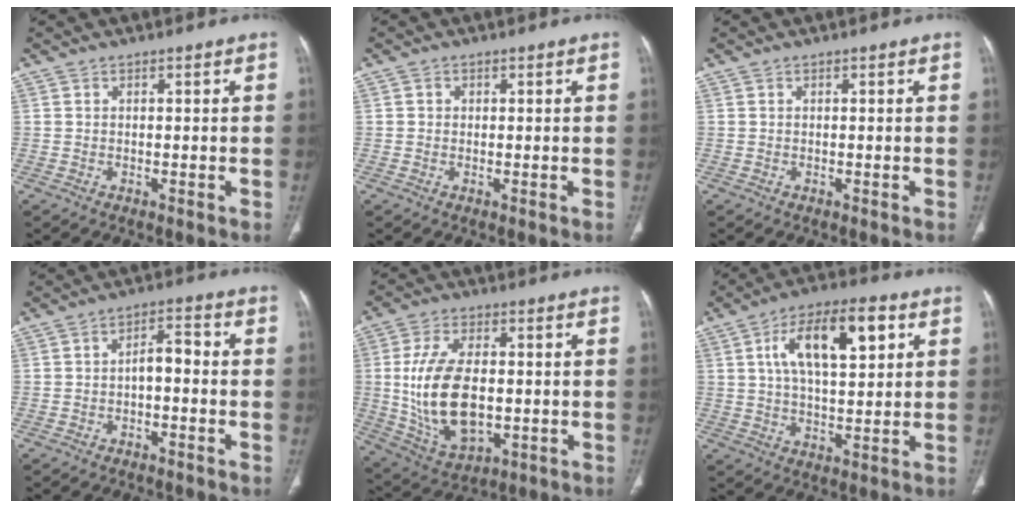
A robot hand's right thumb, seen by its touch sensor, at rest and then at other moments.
{"total": 0.9, "force": [0.1, 0.9, 0.2], "torque": [0.002, 0.002, 0.002]}
{"total": 0.0}
{"total": 4.4, "force": [-1.1, 2.3, 3.7], "torque": [-0.049, 0.029, -0.023]}
{"total": 16.4, "force": [-0.5, 9.3, 13.5], "torque": [-0.254, -0.004, 0.008]}
{"total": 15.1, "force": [4.9, 6.5, 12.7], "torque": [-0.199, 0.005, 0.079]}